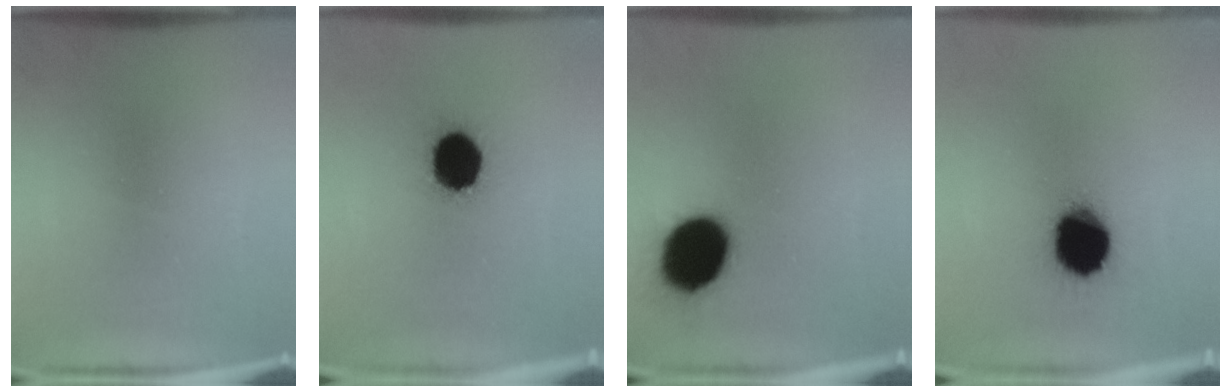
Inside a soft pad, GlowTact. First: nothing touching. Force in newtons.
{"total": 15.3}
{"total": 17.6}
{"total": 16.7}